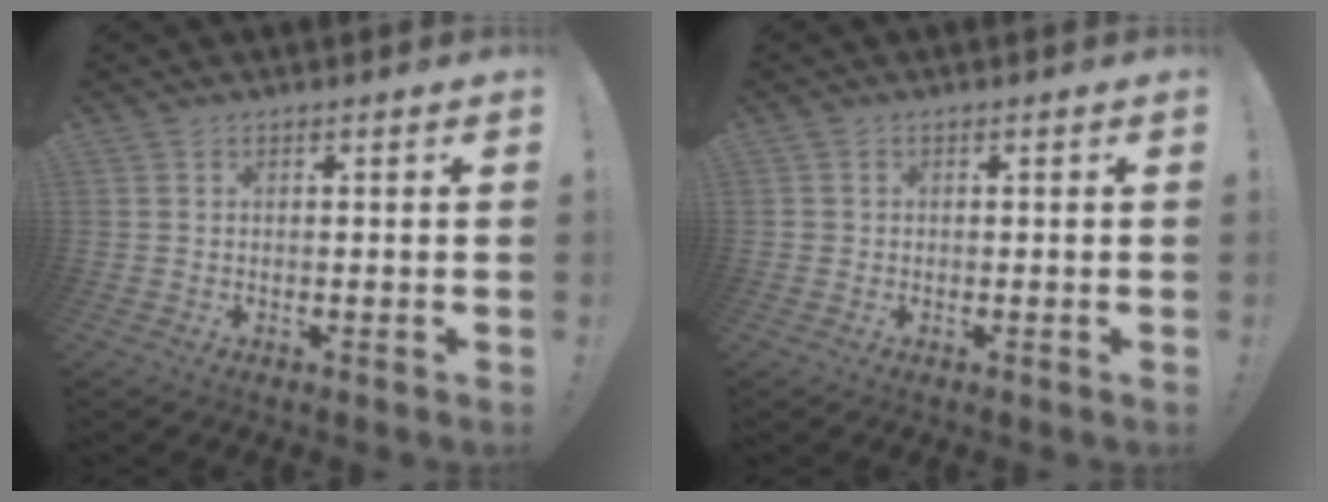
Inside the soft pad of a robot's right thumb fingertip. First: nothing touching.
{"total": 1.0, "force": [0.0, 0.9, 0.1], "torque": [-0.008, 0.005, 0.001]}